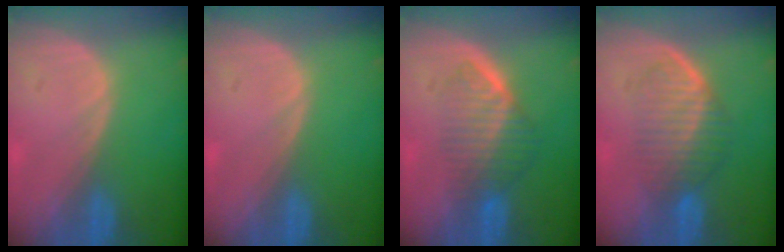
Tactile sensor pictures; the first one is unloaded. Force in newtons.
{"total": 0.0}
{"total": 6.6, "press": 5.9, "slide": 2.9}
{"total": 6.0, "press": 5.9, "slide": 1.1}